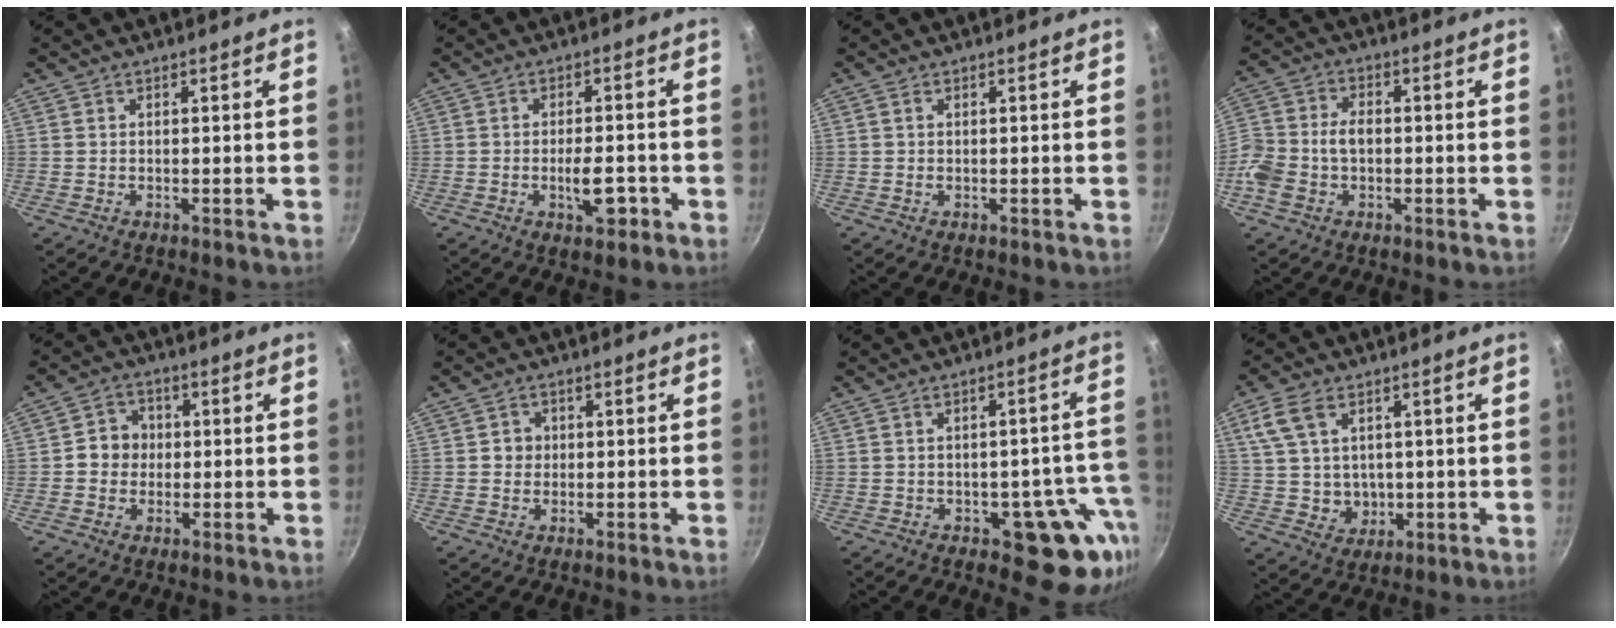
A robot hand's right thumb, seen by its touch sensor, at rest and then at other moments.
{"total": 5.9, "force": [-2.0, 2.7, 4.9], "torque": [-0.056, 0.009, -0.030]}
{"total": 0.7, "force": [0.2, 0.5, 0.5], "torque": [-0.008, 0.001, 0.001]}
{"total": 10.3, "force": [-2.0, 7.4, 7.0], "torque": [-0.137, 0.033, -0.051]}
{"total": 5.6, "force": [0.0, 5.1, 2.2], "torque": [-0.004, 0.011, -0.012]}
{"total": 2.6, "force": [0.1, 2.5, 0.8], "torque": [0.004, 0.004, -0.002]}
{"total": 11.4, "force": [-4.4, 6.4, 8.3], "torque": [-0.029, 0.034, -0.047]}
{"total": 9.8, "force": [2.9, 7.4, 5.9], "torque": [-0.096, -0.009, 0.066]}